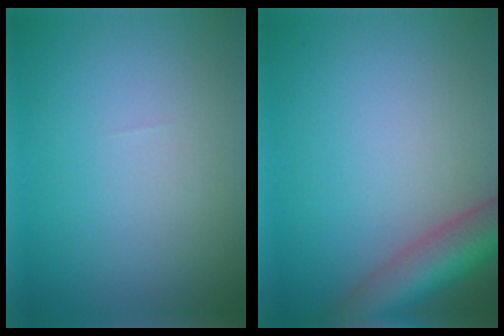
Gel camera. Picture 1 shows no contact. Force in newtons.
{"total": 6.9, "press": 6.9, "slide": 0.4}